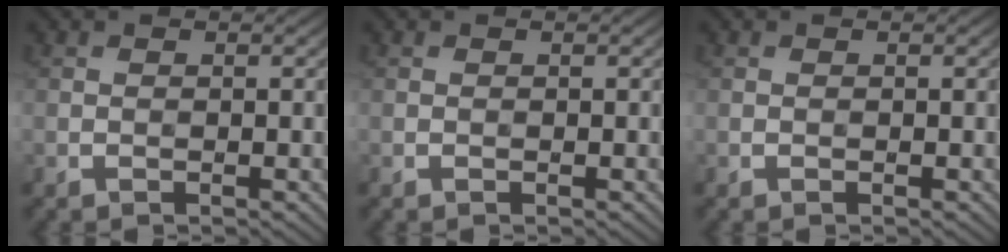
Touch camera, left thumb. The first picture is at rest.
{"total": 0.0}
{"total": 0.0}